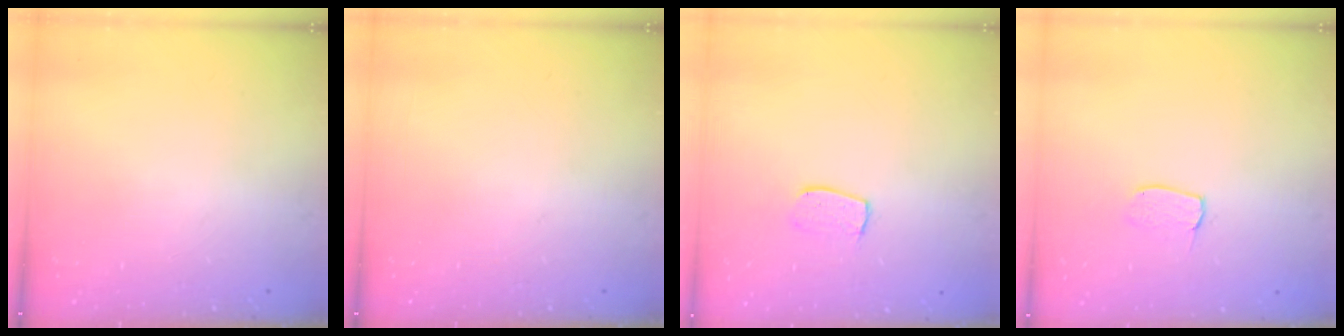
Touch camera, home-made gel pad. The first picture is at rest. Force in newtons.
{"total": 0.0}
{"total": 6.3, "press": 6.2, "slide": 0.5}
{"total": 3.9, "press": 3.9, "slide": 0.2}